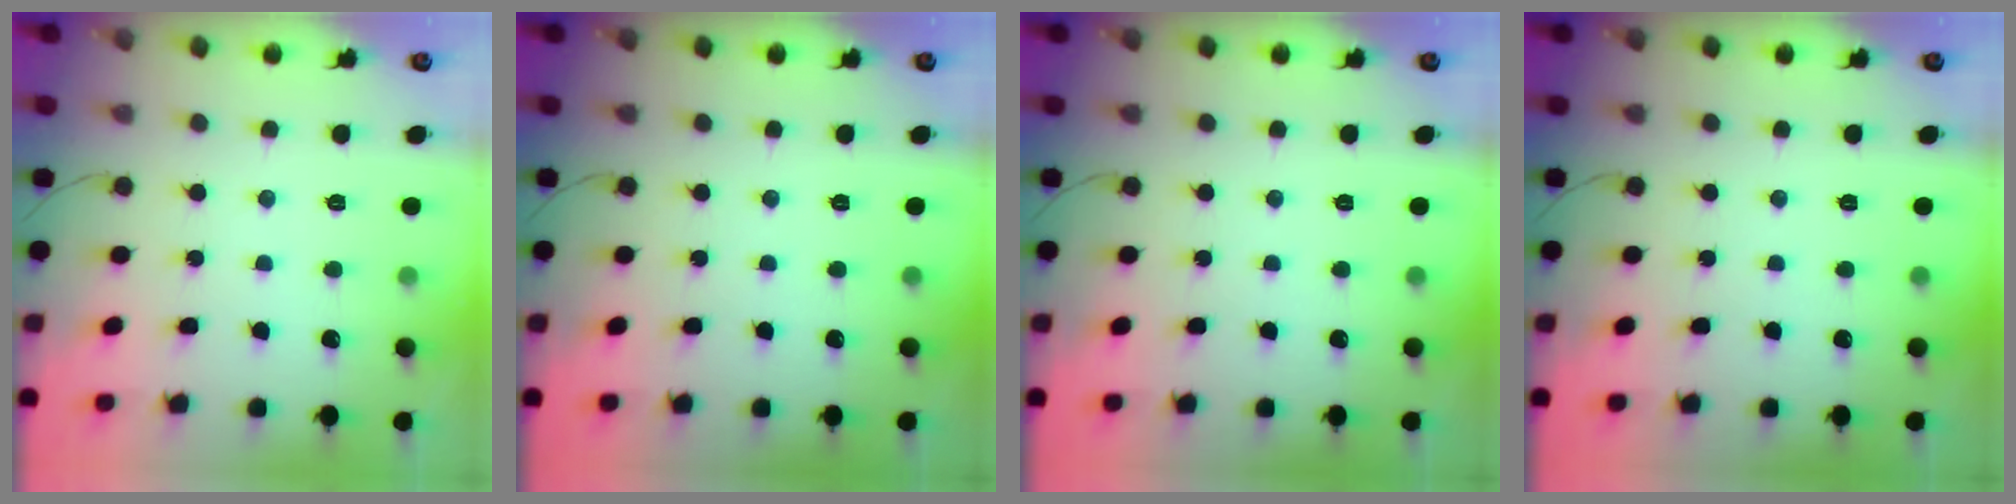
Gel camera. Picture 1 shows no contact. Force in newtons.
{"total": 0.0}
{"total": 0.0}
{"total": 0.0}